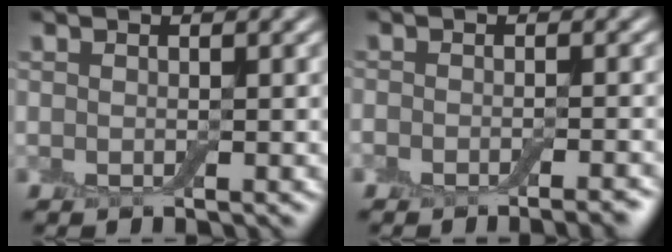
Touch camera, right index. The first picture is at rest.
{"total": 3.3, "force": [-2.5, 0.7, 2.0], "torque": [-0.029, 0.002, -0.033]}